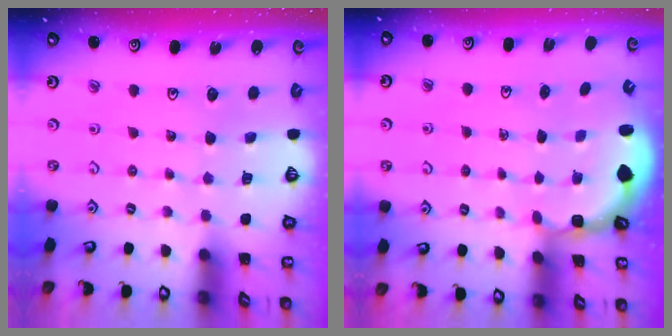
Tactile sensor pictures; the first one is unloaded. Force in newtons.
{"total": 2.6, "press": 1.9, "slide": 1.7}